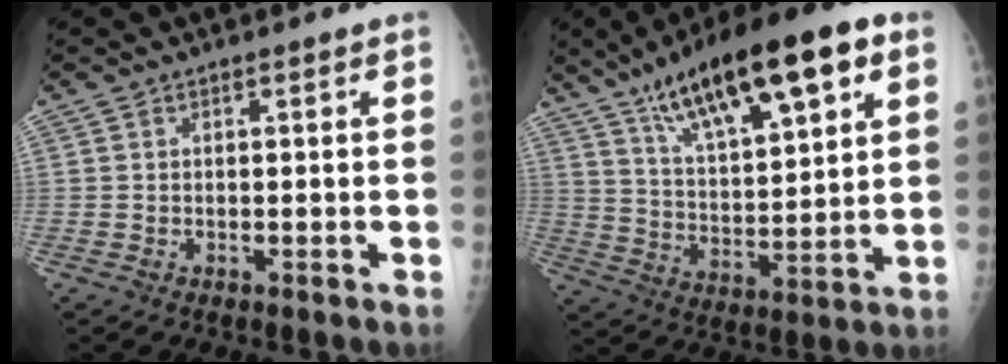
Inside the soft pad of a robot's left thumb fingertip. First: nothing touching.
{"total": 22.7, "force": [12.0, 7.2, 17.9], "torque": [-0.266, -0.021, 0.202]}